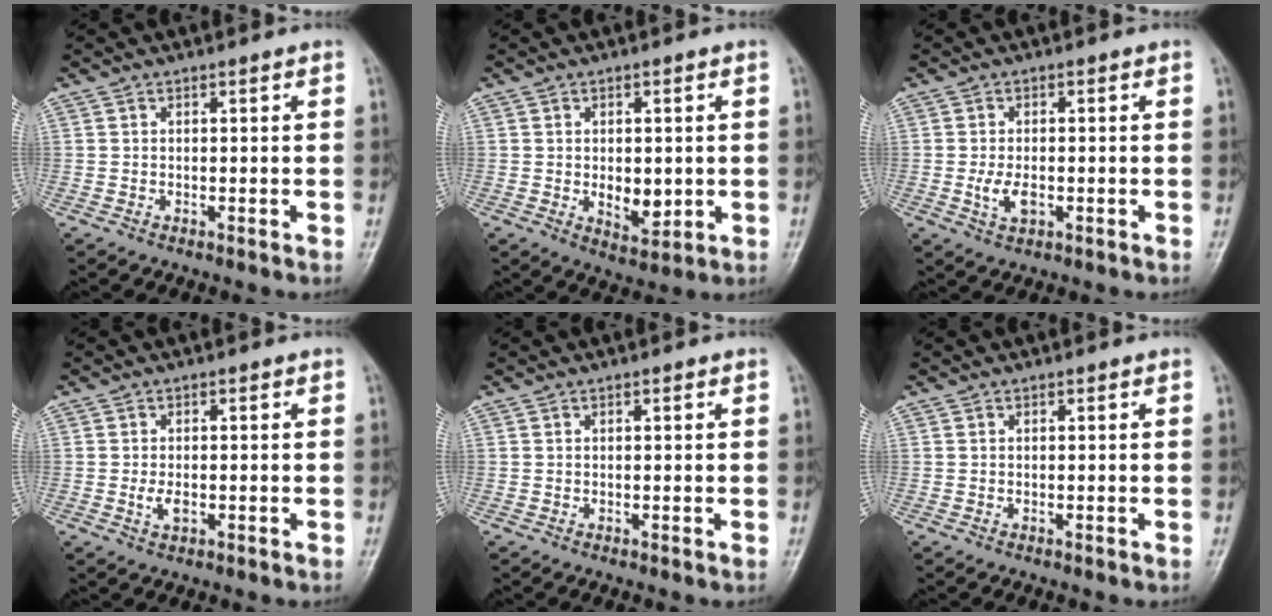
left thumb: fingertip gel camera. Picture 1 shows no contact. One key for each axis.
{"total": 6.3, "fx": -0.4, "fy": 3.9, "fz": 5.0, "tx": -0.056, "ty": -0.012, "tz": 0.004}
{"total": 4.0, "fx": -0.9, "fy": 2.3, "fz": 3.2, "tx": -0.062, "ty": -0.003, "tz": -0.015}
{"total": 2.6, "fx": -0.6, "fy": 1.5, "fz": 2.1, "tx": -0.038, "ty": -0.002, "tz": -0.012}
{"total": 0.5, "fx": 0.2, "fy": 0.2, "fz": 0.4, "tx": -0.006, "ty": 0.001, "tz": 0.002}
{"total": 0.0}